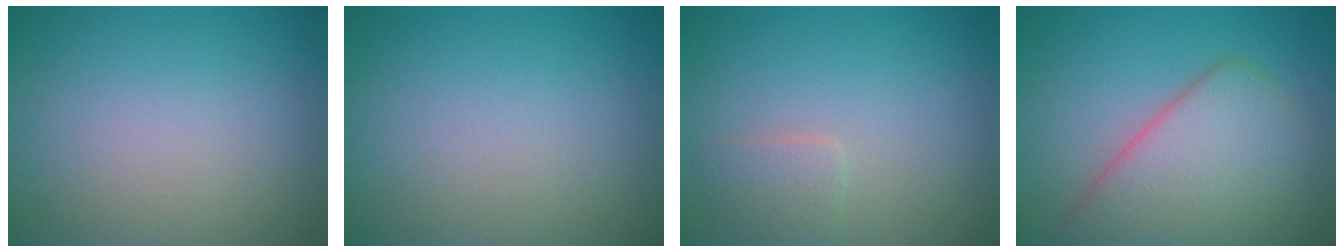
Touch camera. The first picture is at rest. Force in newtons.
{"total": 0.0}
{"total": 1.6, "press": 1.5, "slide": 0.2}
{"total": 7.3, "press": 7.3, "slide": 0.5}